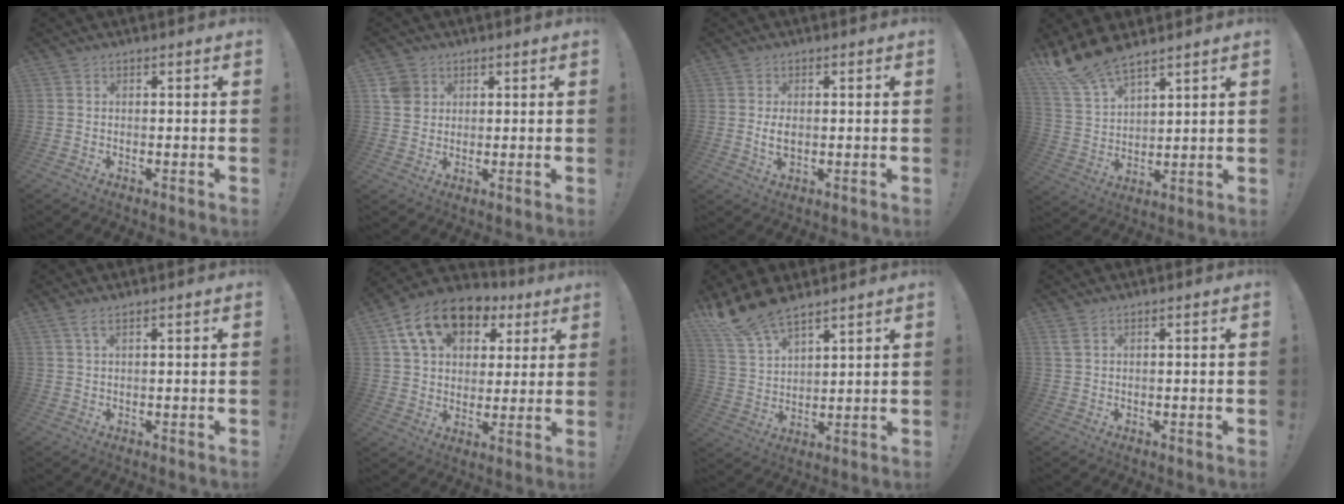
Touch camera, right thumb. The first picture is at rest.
{"total": 5.7, "force": [2.2, 5.0, 1.6], "torque": [-0.020, -0.003, 0.045]}
{"total": 3.5, "force": [0.1, 1.9, 3.0], "torque": [-0.040, -0.007, -0.004]}
{"total": 11.7, "force": [10.2, 3.7, 4.4], "torque": [-0.106, -0.057, 0.195]}
{"total": 2.2, "force": [1.2, 0.5, 1.7], "torque": [-0.034, -0.001, 0.023]}
{"total": 15.9, "force": [8.2, 10.8, 8.4], "torque": [-0.139, -0.032, 0.154]}
{"total": 12.1, "force": [10.2, 4.3, 4.8], "torque": [-0.104, -0.059, 0.194]}
{"total": 1.8, "force": [1.1, 0.4, 1.4], "torque": [-0.031, 0.002, 0.020]}